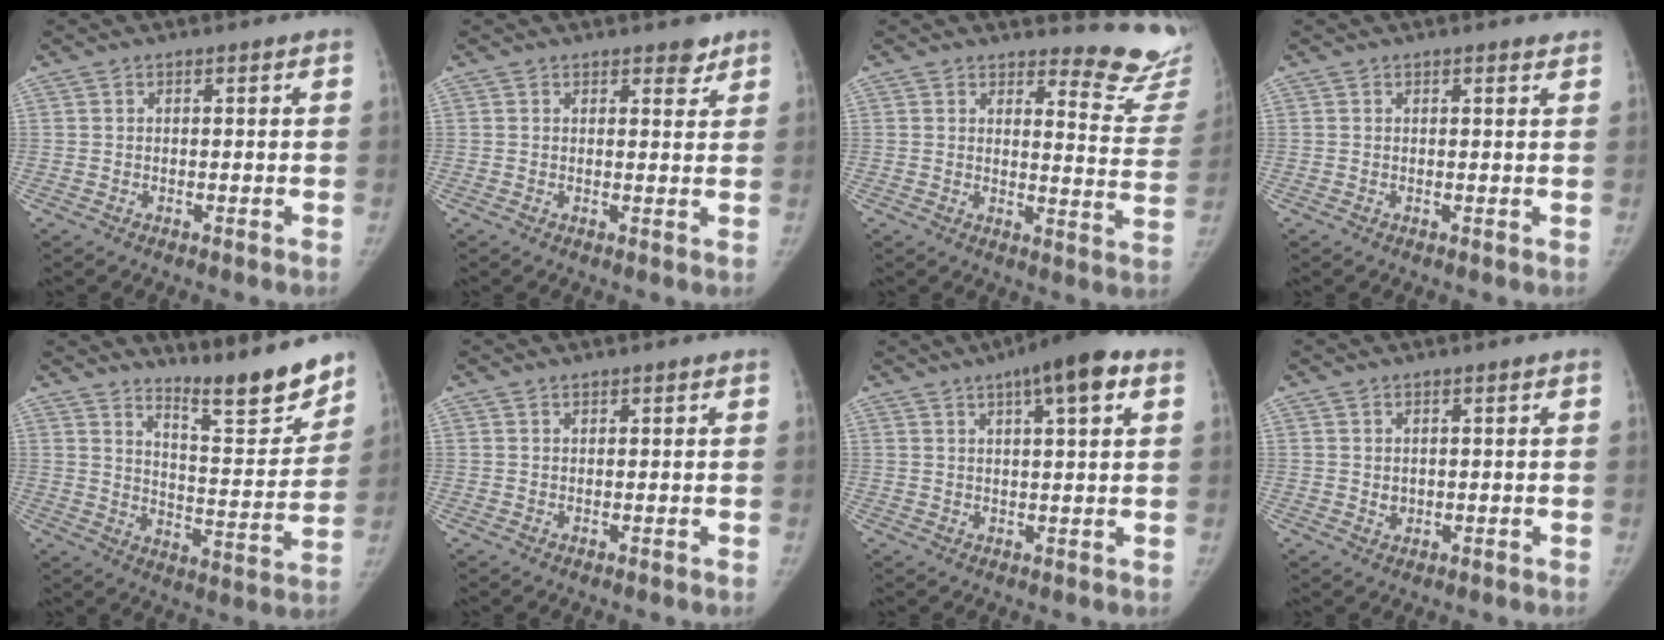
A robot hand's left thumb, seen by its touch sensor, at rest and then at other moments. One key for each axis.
{"total": 2.7, "fx": 2.1, "fy": 1.3, "fz": 1.1, "tx": 0.002, "ty": -0.012, "tz": 0.025}
{"total": 13.3, "fx": 12.8, "fy": 2.7, "fz": 2.0, "tx": 0.016, "ty": -0.157, "tz": 0.124}
{"total": 1.0, "fx": 0.8, "fy": 0.2, "fz": 0.5, "tx": -0.006, "ty": -0.005, "tz": 0.011}
{"total": 15.0, "fx": 12.6, "fy": 2.8, "fz": 7.7, "tx": -0.076, "ty": -0.107, "tz": 0.193}
{"total": 0.8, "fx": 0.6, "fy": 0.3, "fz": 0.3, "tx": -0.005, "ty": -0.004, "tz": 0.010}
{"total": 9.8, "fx": 5.0, "fy": 2.3, "fz": 8.1, "tx": -0.110, "ty": 0.001, "tz": 0.067}
{"total": 1.4, "fx": 0.2, "fy": 1.2, "fz": 0.7, "tx": -0.004, "ty": -0.005, "tz": 0.010}